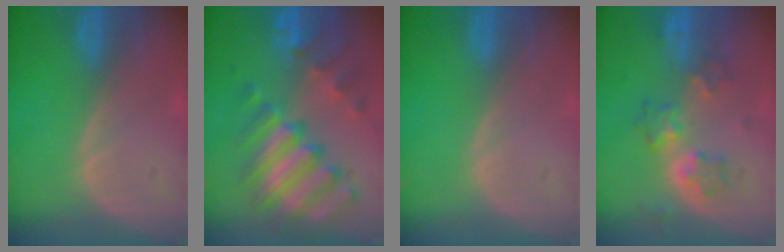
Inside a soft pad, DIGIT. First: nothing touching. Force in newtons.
{"total": 11.6, "press": 10.0, "slide": 6.0}
{"total": 0.0}
{"total": 5.8, "press": 5.4, "slide": 2.0}